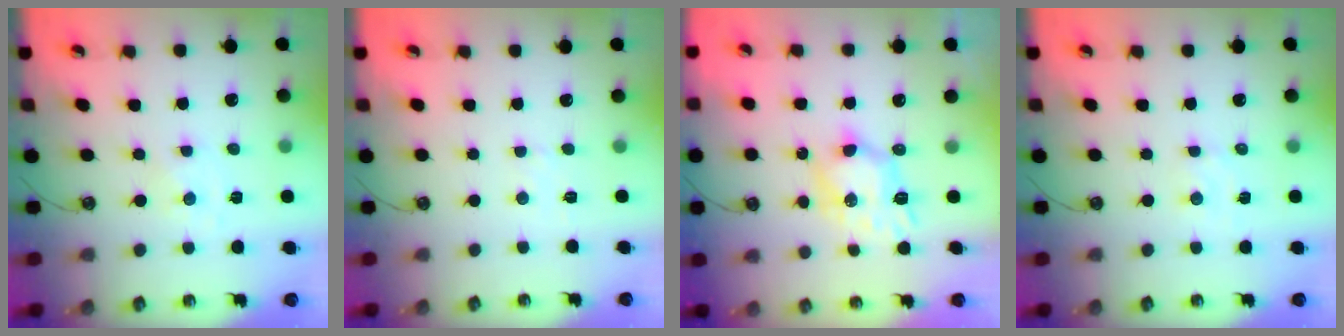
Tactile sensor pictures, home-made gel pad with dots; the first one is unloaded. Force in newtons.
{"total": 2.2, "press": 2.2, "slide": 0.3}
{"total": 7.2, "press": 7.2, "slide": 0.1}
{"total": 2.0, "press": 2.0, "slide": 0.4}